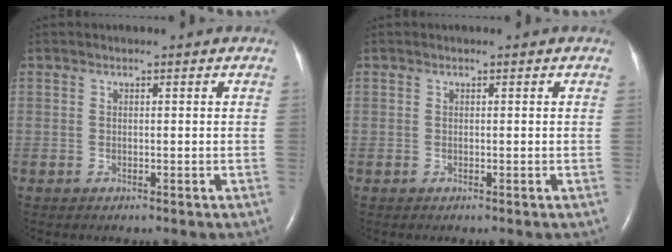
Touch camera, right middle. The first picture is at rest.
{"total": 0.0}